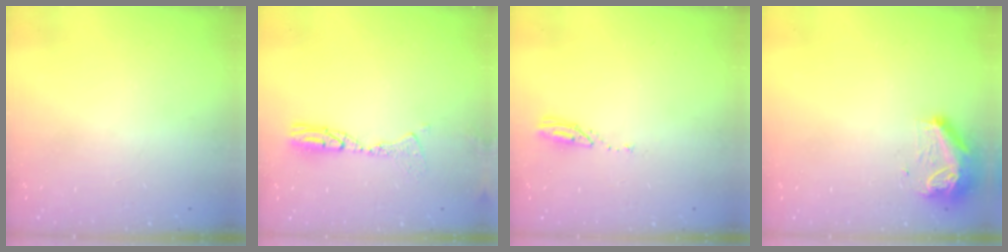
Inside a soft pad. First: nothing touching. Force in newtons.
{"total": 9.6, "press": 9.5, "slide": 1.9}
{"total": 3.7, "press": 3.7, "slide": 0.3}
{"total": 9.6, "press": 9.5, "slide": 0.6}